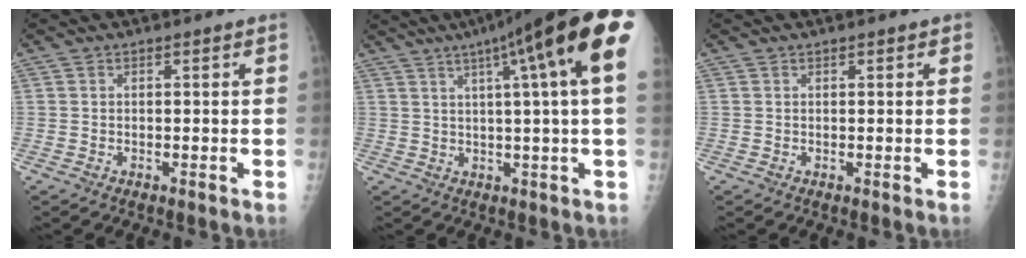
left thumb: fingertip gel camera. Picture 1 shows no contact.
{"total": 19.4, "force": [8.5, 1.4, 17.4], "torque": [-0.256, 0.017, 0.107]}
{"total": 0.8, "force": [0.5, 0.4, 0.6], "torque": [-0.006, 0.000, 0.003]}